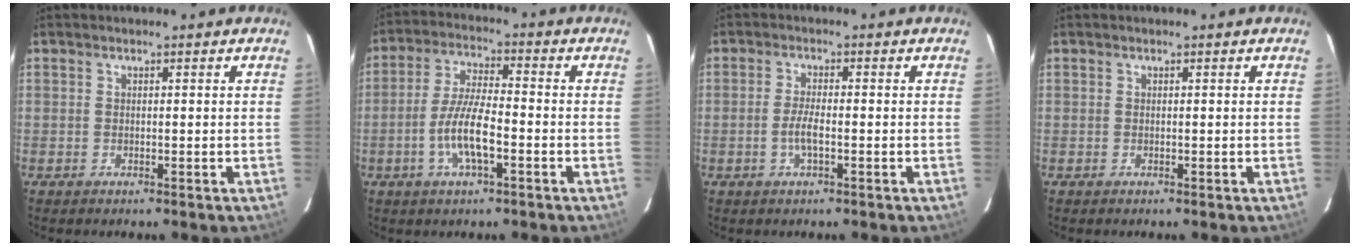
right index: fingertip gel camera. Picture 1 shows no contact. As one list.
[{"total": 8.9, "force": [-3.2, 2.1, 8.1], "torque": [-0.163, 0.000, -0.061]}, {"total": 3.3, "force": [-1.1, 0.6, 3.0], "torque": [-0.063, -0.002, -0.022]}, {"total": 0.0}]